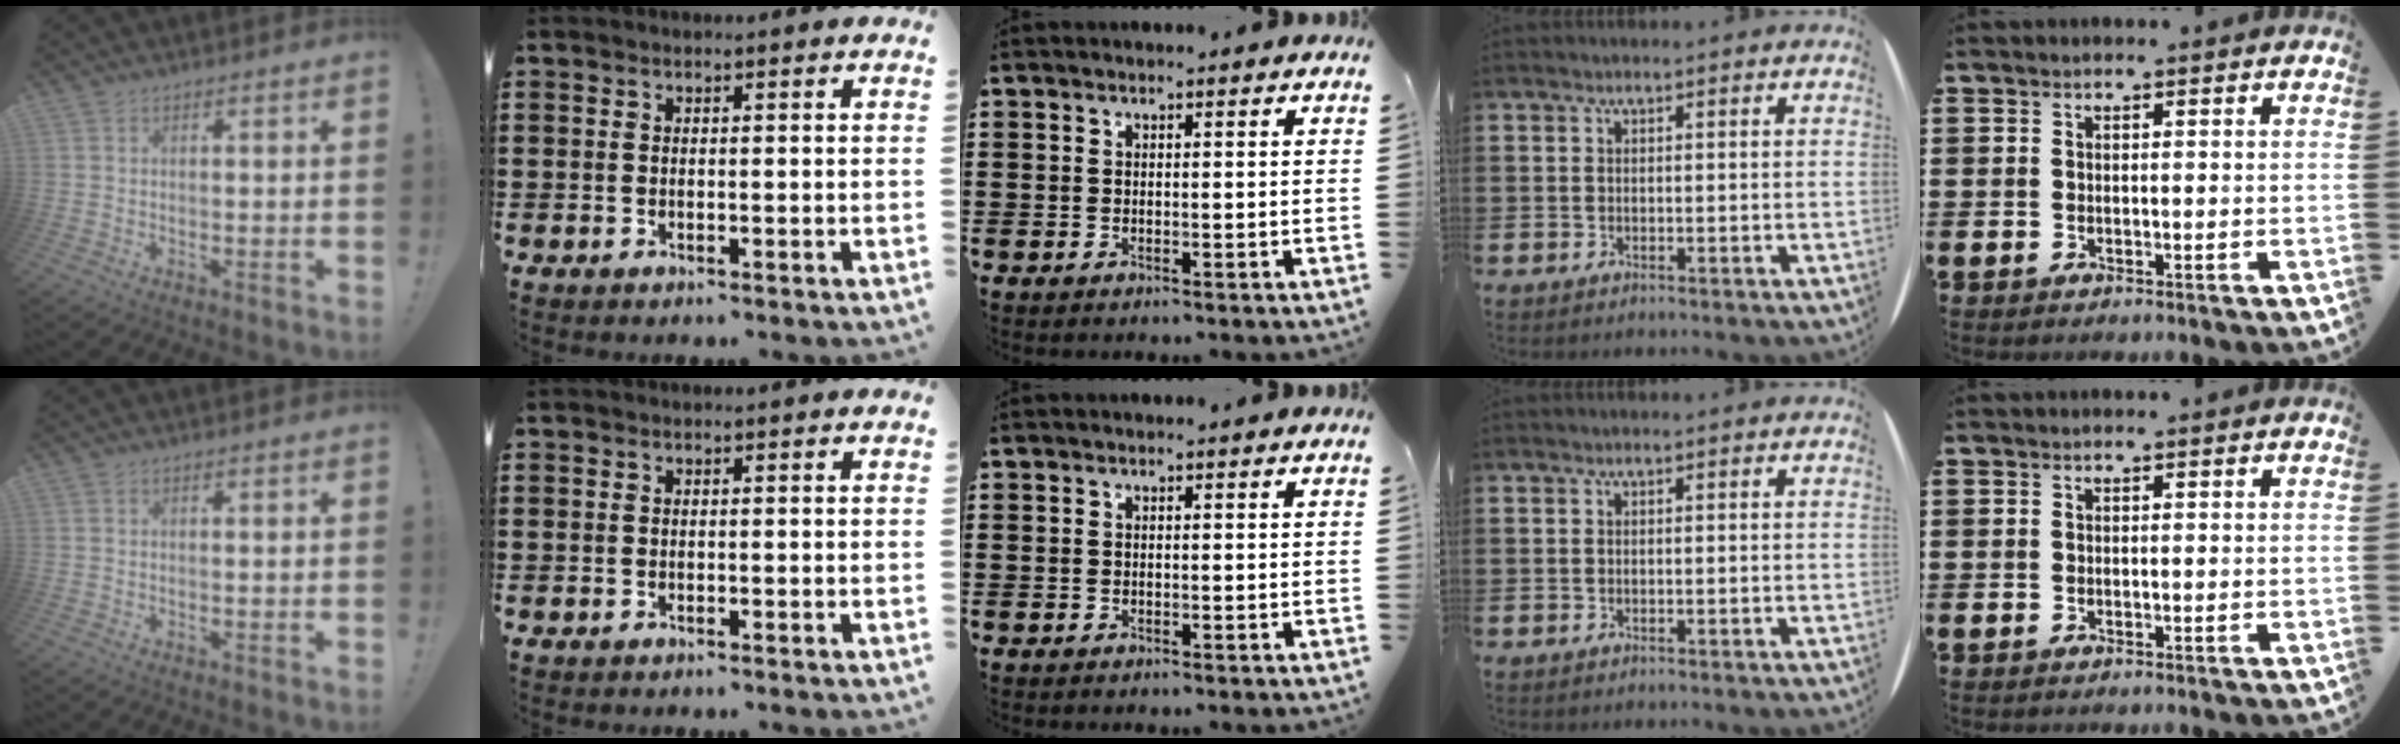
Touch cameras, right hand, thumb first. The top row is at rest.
{}